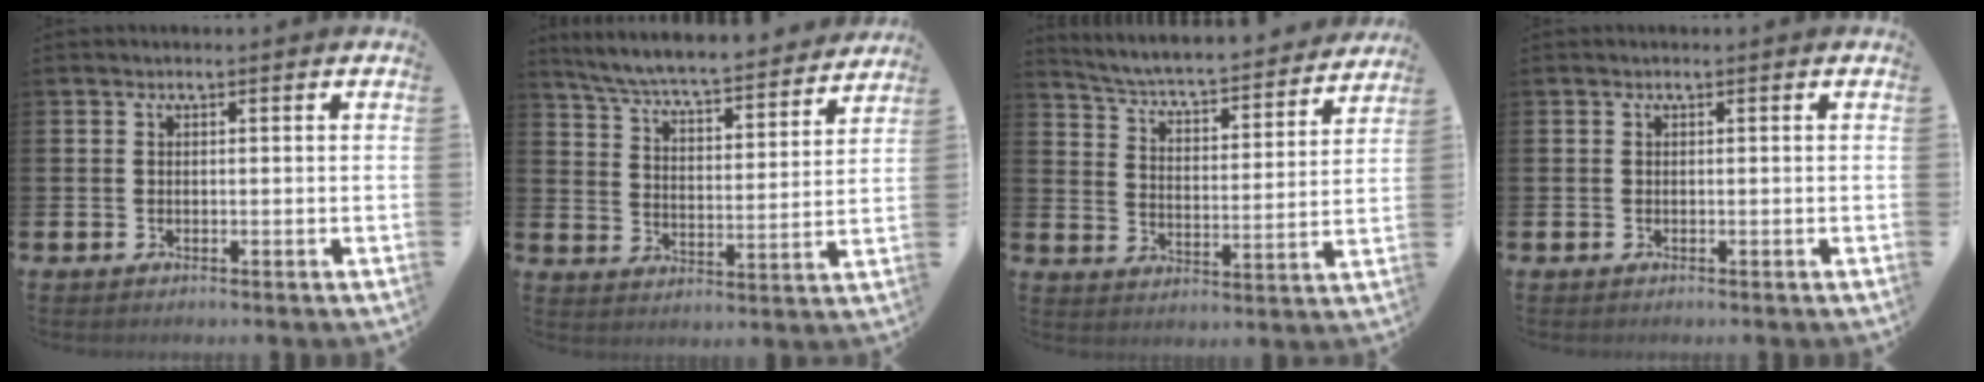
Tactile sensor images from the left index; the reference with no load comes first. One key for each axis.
{"total": 6.9, "fx": 6.6, "fy": 0.3, "fz": 2.0, "tx": -0.073, "ty": -0.052, "tz": 0.112}
{"total": 5.4, "fx": 5.1, "fy": 0.6, "fz": 1.7, "tx": -0.063, "ty": -0.046, "tz": 0.080}
{"total": 0.0}